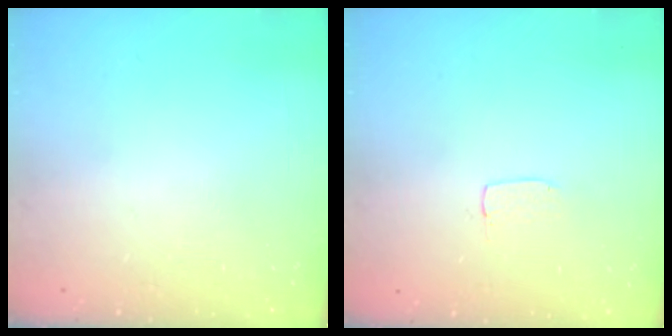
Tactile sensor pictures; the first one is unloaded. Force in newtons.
{"total": 3.4, "press": 3.4, "slide": 0.1}